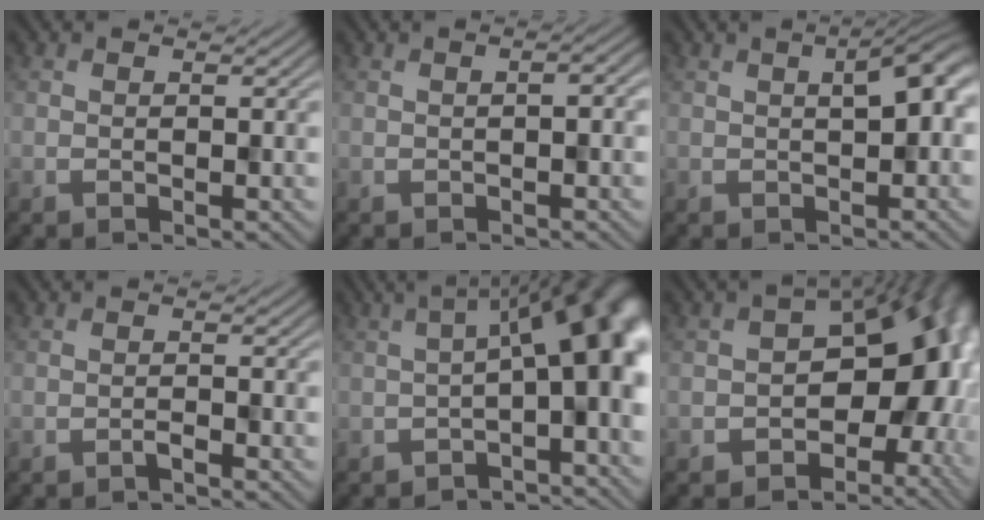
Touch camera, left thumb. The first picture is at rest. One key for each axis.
{"total": 1.5, "fx": -0.4, "fy": 0.3, "fz": 1.4, "tx": -0.021, "ty": 0.005, "tz": -0.009}
{"total": 3.9, "fx": 0.5, "fy": 1.0, "fz": 3.8, "tx": -0.058, "ty": 0.010, "tz": 0.007}
{"total": 0.8, "fx": -0.7, "fy": 0.1, "fz": 0.4, "tx": -0.005, "ty": 0.003, "tz": -0.015}
{"total": 11.3, "fx": -1.3, "fy": 3.5, "fz": 10.6, "tx": -0.139, "ty": 0.019, "tz": -0.022}
{"total": 13.0, "fx": -2.4, "fy": 8.7, "fz": 9.4, "tx": -0.097, "ty": -0.012, "tz": -0.041}